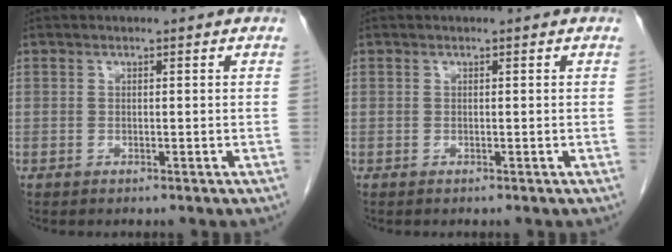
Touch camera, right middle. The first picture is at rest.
{"total": 0.0}